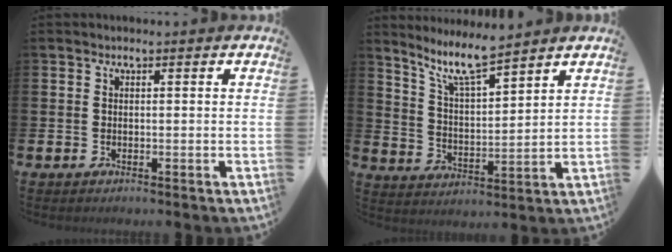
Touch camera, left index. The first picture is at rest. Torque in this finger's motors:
{"motor_torque": [0.84, -0.31, 0.13, 0.05]}